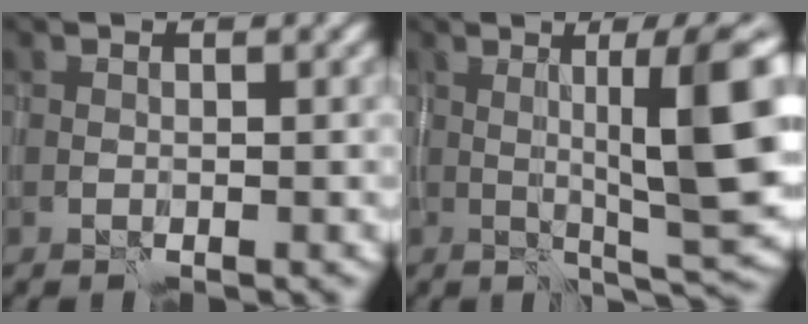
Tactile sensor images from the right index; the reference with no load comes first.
{"total": 10.1, "force": [1.1, 1.6, 9.9], "torque": [-0.138, 0.008, 0.021]}